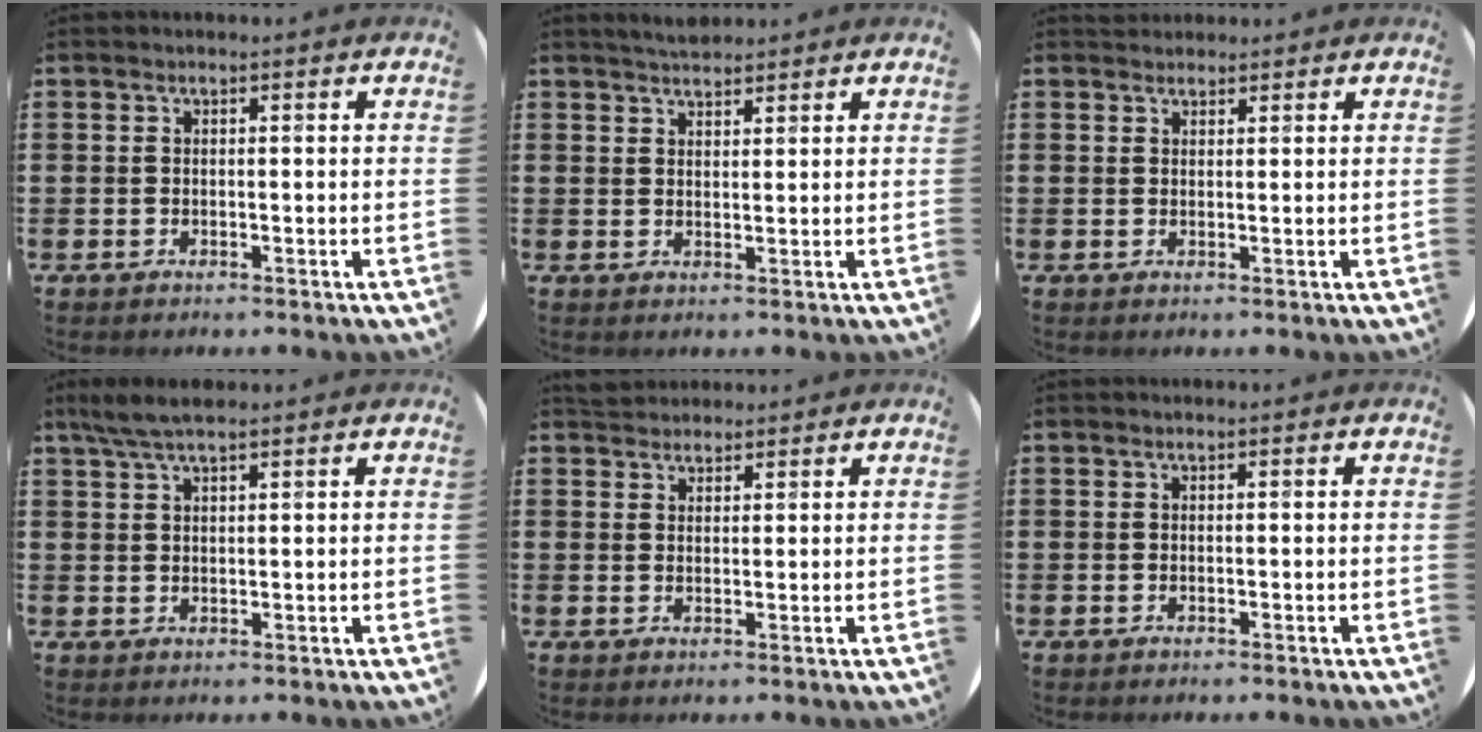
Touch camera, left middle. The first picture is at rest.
{"total": 2.5, "force": [2.4, 0.4, 0.3], "torque": [-0.010, -0.001, 0.046]}
{"total": 1.4, "force": [1.3, 0.4, -0.2], "torque": [0.009, 0.000, 0.024]}
{"total": 3.7, "force": [2.8, 0.6, 2.3], "torque": [-0.050, 0.005, 0.052]}
{"total": 2.4, "force": [2.3, 0.7, -0.1], "torque": [0.005, -0.002, 0.043]}
{"total": 0.0}